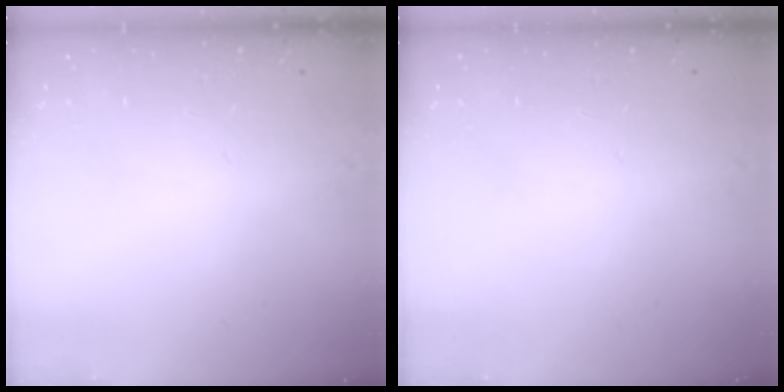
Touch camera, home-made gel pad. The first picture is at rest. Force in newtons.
{"total": 0.0}